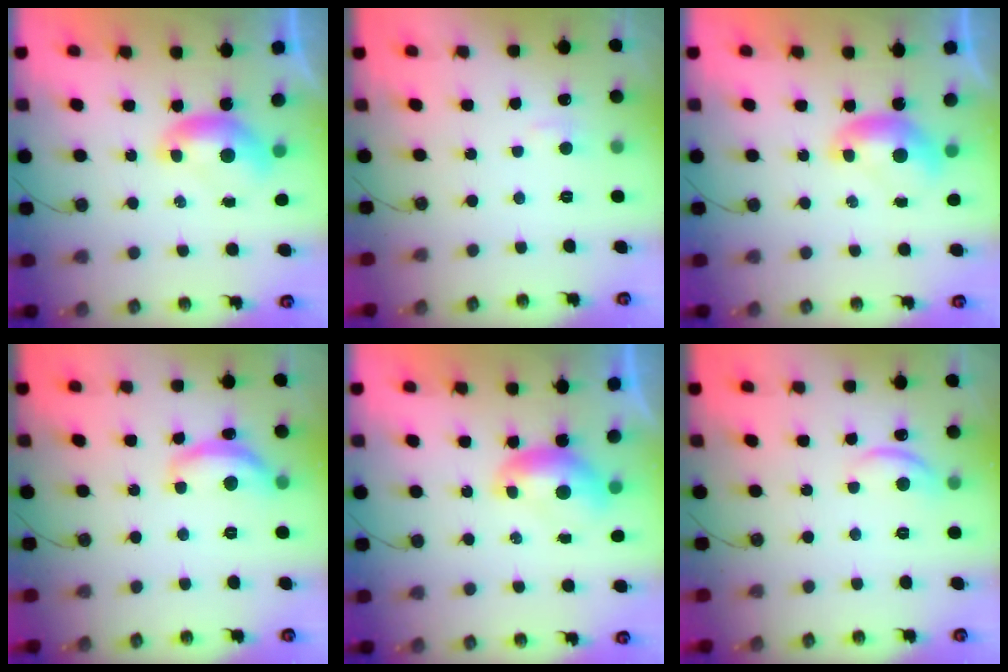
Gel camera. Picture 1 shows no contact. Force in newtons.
{"total": 1.8, "press": 1.7, "slide": 0.6}
{"total": 0.0}
{"total": 7.5, "press": 7.5, "slide": 0.7}
{"total": 0.0}
{"total": 4.7, "press": 4.7, "slide": 0.5}